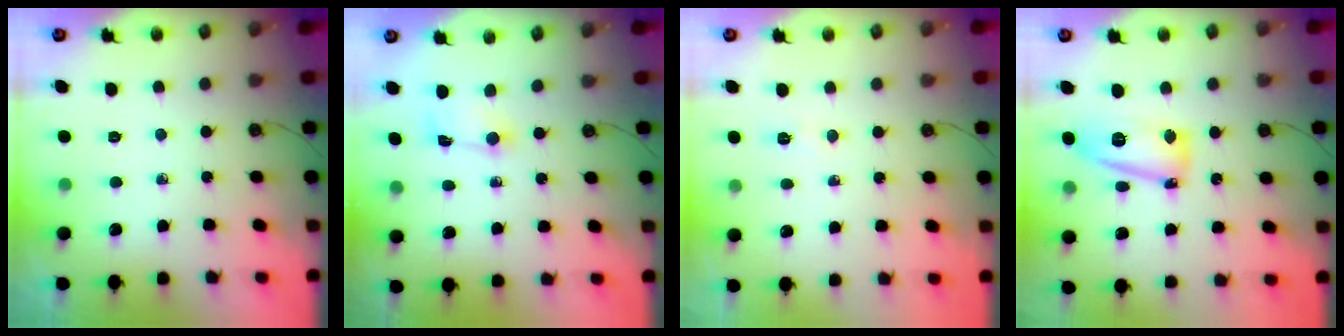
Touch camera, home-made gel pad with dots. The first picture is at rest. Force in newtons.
{"total": 2.1, "press": 2.0, "slide": 0.6}
{"total": 5.1, "press": 4.4, "slide": 2.5}
{"total": 13.0, "press": 12.9, "slide": 1.5}